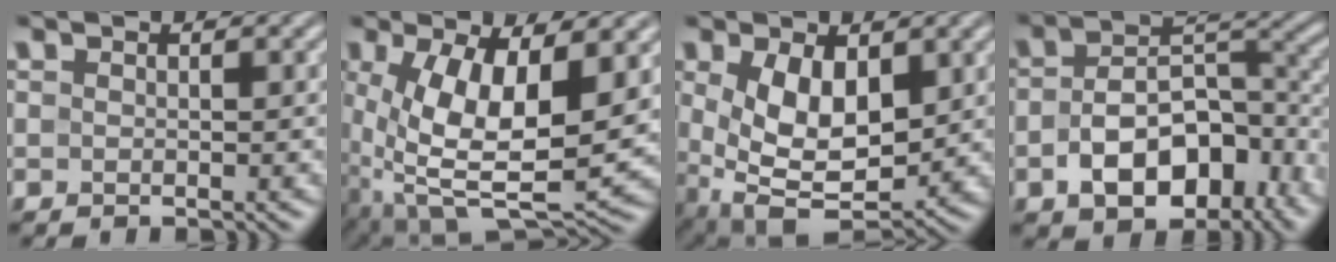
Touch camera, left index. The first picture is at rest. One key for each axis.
{"total": 11.1, "fx": 0.4, "fy": 4.8, "fz": 10.0, "tx": -0.193, "ty": -0.025, "tz": 0.011}
{"total": 7.8, "fx": 0.9, "fy": 4.5, "fz": 6.3, "tx": -0.131, "ty": -0.013, "tz": 0.020}
{"total": 9.6, "fx": -4.2, "fy": 5.5, "fz": 6.6, "tx": -0.108, "ty": -0.007, "tz": -0.066}